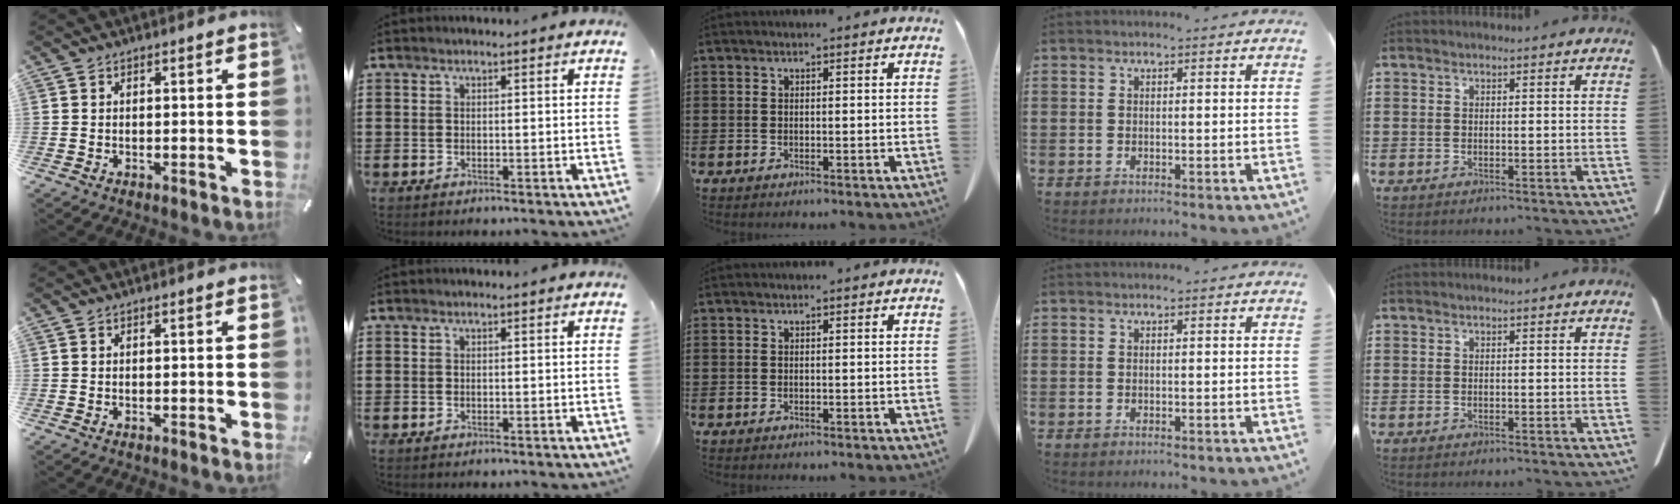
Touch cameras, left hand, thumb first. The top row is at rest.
{}